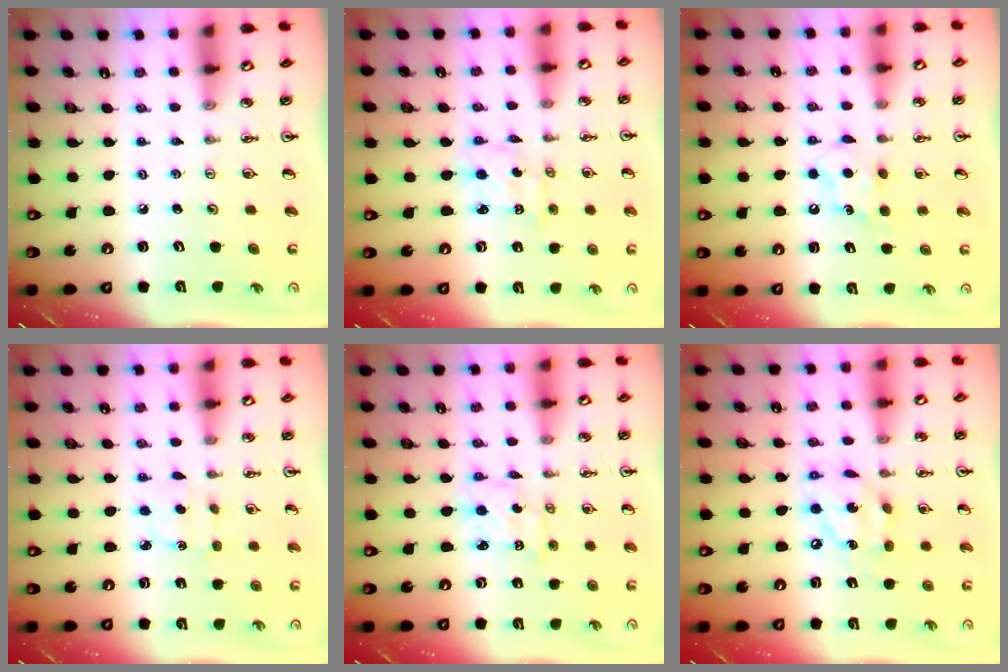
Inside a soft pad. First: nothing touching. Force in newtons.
{"total": 1.4, "press": 1.4, "slide": 0.2}
{"total": 5.3, "press": 5.1, "slide": 1.4}
{"total": 2.9, "press": 2.9, "slide": 0.4}
{"total": 1.4, "press": 1.4, "slide": 0.2}
{"total": 11.8, "press": 11.8, "slide": 0.9}